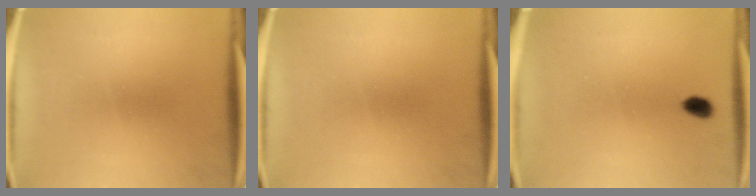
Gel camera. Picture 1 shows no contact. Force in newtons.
{"total": 0.0}
{"total": 2.4}